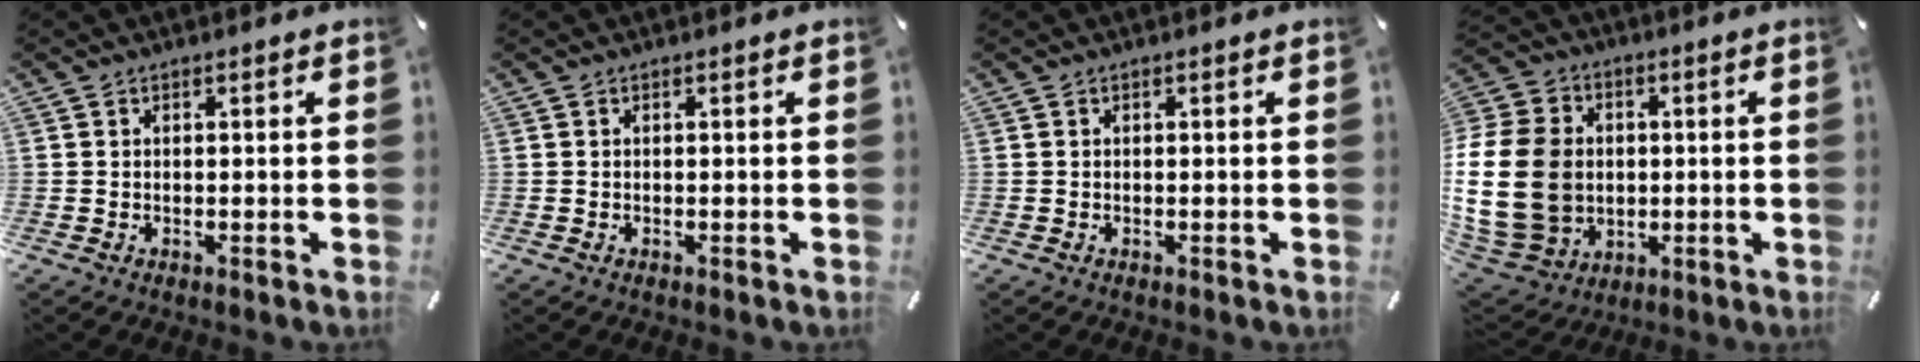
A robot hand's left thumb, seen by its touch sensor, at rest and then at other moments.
{"total": 0.0}
{"total": 0.0}
{"total": 21.4, "force": [-0.8, 17.4, 12.4], "torque": [-0.262, 0.006, -0.007]}